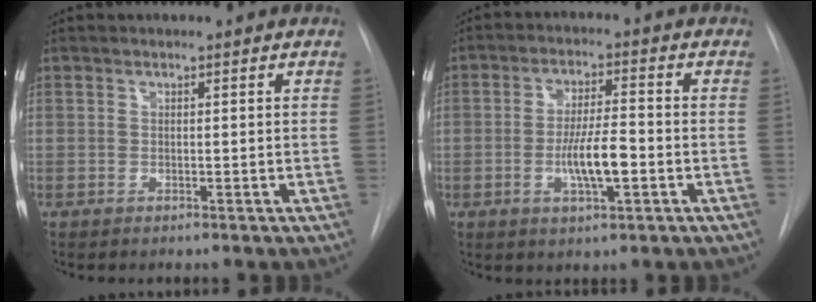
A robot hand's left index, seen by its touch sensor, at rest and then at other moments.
{"total": 7.0, "force": [-1.8, 1.4, 6.6], "torque": [-0.125, -0.002, -0.032]}